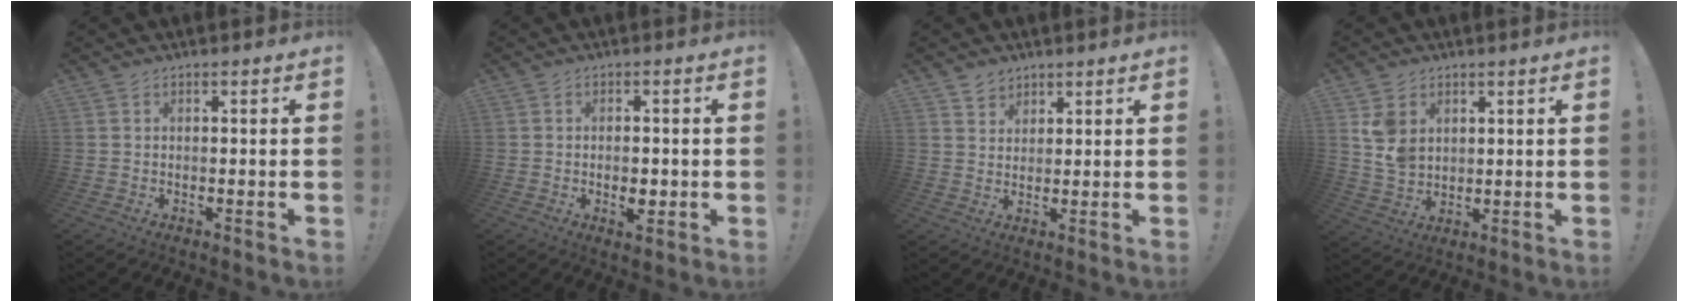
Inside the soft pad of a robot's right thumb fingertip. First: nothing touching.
{"total": 4.0, "force": [-1.0, 2.2, 3.1], "torque": [-0.040, 0.007, -0.015]}
{"total": 3.9, "force": [3.0, 2.4, 0.1], "torque": [0.003, -0.020, 0.056]}
{"total": 7.6, "force": [3.5, 5.7, 3.6], "torque": [-0.048, -0.014, 0.070]}